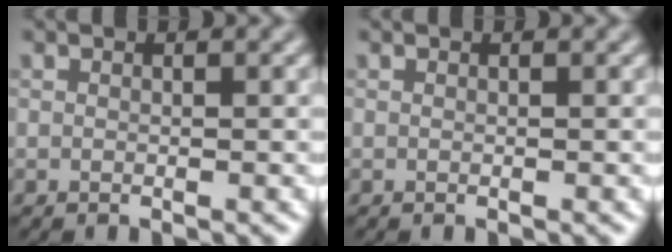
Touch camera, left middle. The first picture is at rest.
{"total": 0.0}